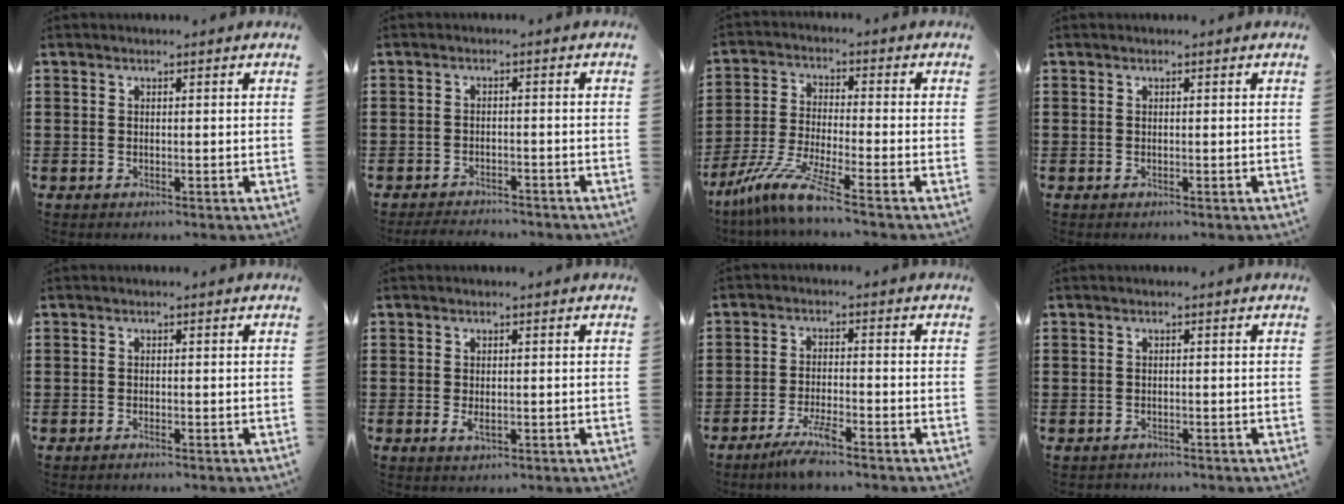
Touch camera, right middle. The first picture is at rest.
{"total": 2.4, "force": [-2.4, 0.2, 0.1], "torque": [-0.007, -0.002, -0.049]}
{"total": 8.3, "force": [-6.4, 0.0, 5.2], "torque": [-0.125, -0.018, -0.130]}
{"total": 0.0}
{"total": 0.6, "force": [-0.4, 0.0, 0.5], "torque": [-0.008, -0.002, -0.007]}
{"total": 1.5, "force": [-0.2, 0.6, 1.3], "torque": [-0.027, -0.002, -0.002]}
{"total": 4.3, "force": [-3.1, 0.3, 3.0], "torque": [-0.069, -0.009, -0.061]}
{"total": 2.3, "force": [-2.3, 0.4, -0.3], "torque": [-0.003, -0.001, -0.051]}